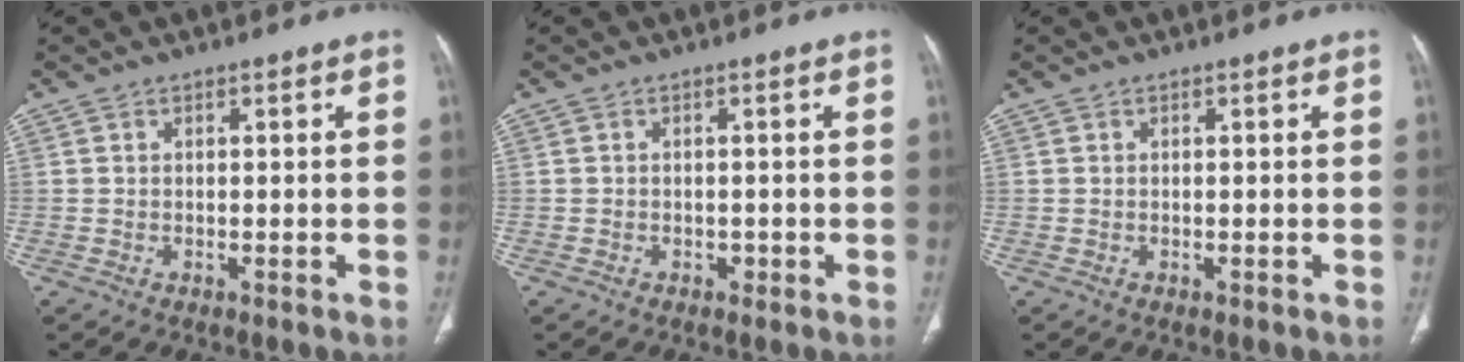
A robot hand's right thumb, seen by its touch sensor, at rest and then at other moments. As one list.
[{"total": 0.8, "force": [-0.4, 0.7, 0.3], "torque": [-0.003, 0.003, -0.007]}, {"total": 0.0}]